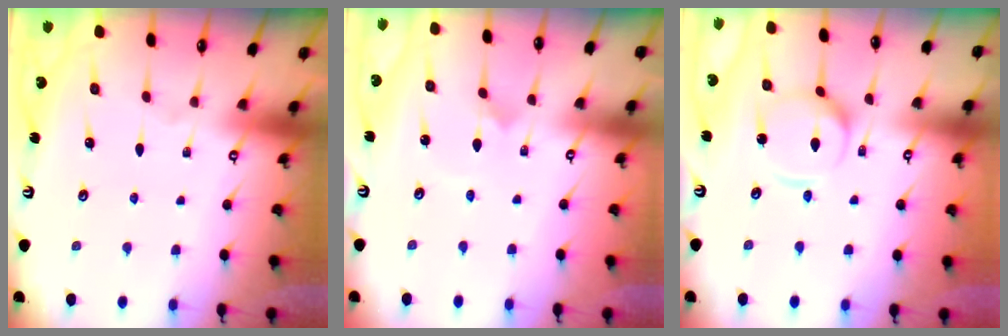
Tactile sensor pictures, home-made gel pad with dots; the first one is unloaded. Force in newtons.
{"total": 2.0, "press": 2.0, "slide": 0.2}
{"total": 9.0, "press": 9.0, "slide": 0.9}